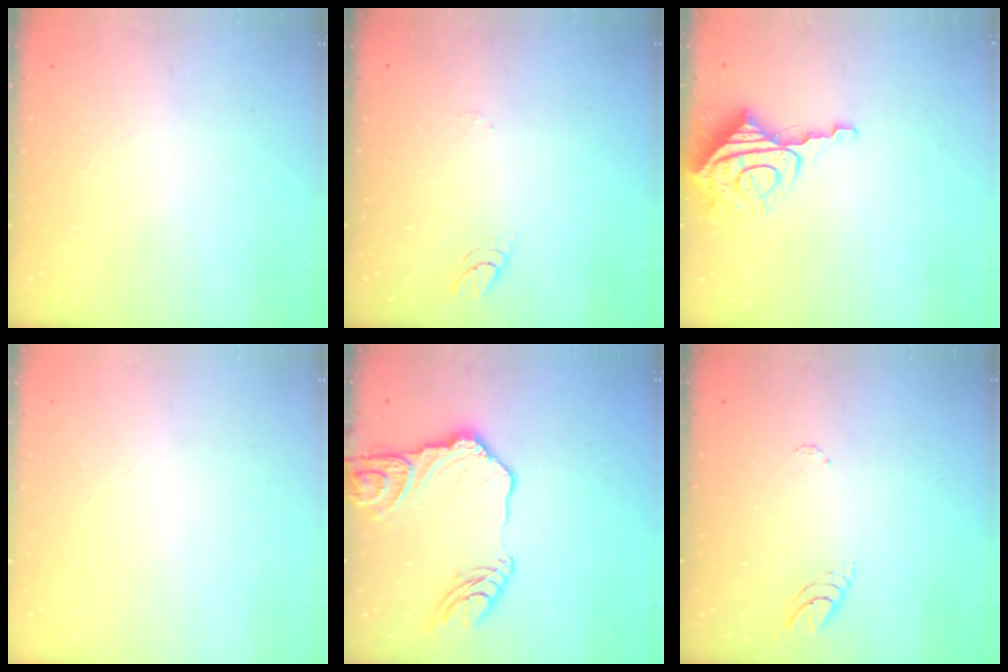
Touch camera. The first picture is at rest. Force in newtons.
{"total": 4.5, "press": 4.5, "slide": 0.5}
{"total": 9.6, "press": 9.5, "slide": 0.9}
{"total": 0.0}
{"total": 16.9, "press": 16.8, "slide": 1.9}
{"total": 3.7, "press": 3.6, "slide": 0.3}